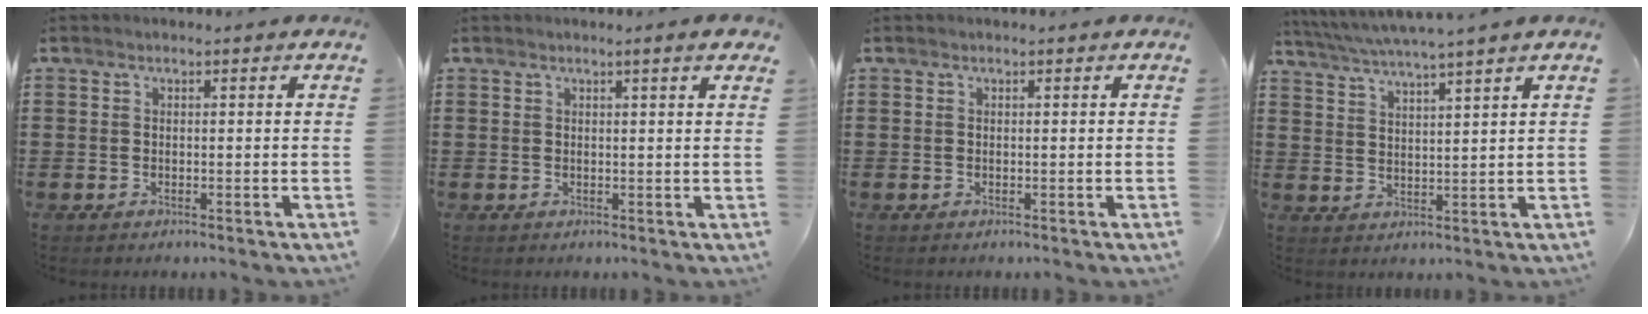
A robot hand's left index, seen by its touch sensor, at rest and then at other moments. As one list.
[{"total": 2.2, "force": [1.3, 0.0, 1.8], "torque": [-0.035, 0.000, 0.023]}, {"total": 0.0}, {"total": 3.5, "force": [3.1, -0.8, 1.3], "torque": [-0.039, -0.021, 0.051]}]